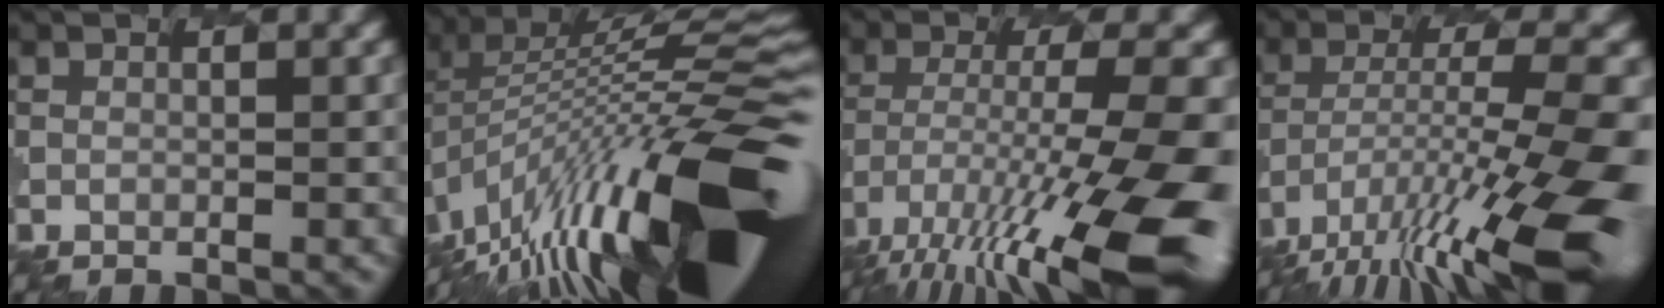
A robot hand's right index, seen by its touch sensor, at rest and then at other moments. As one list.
[{"total": 17.5, "force": [-5.6, 5.4, 15.6], "torque": [-0.249, 0.016, -0.093]}, {"total": 14.5, "force": [-7.2, 3.3, 12.1], "torque": [-0.237, -0.017, -0.105]}, {"total": 14.3, "force": [-8.1, 3.1, 11.4], "torque": [-0.229, -0.006, -0.122]}]